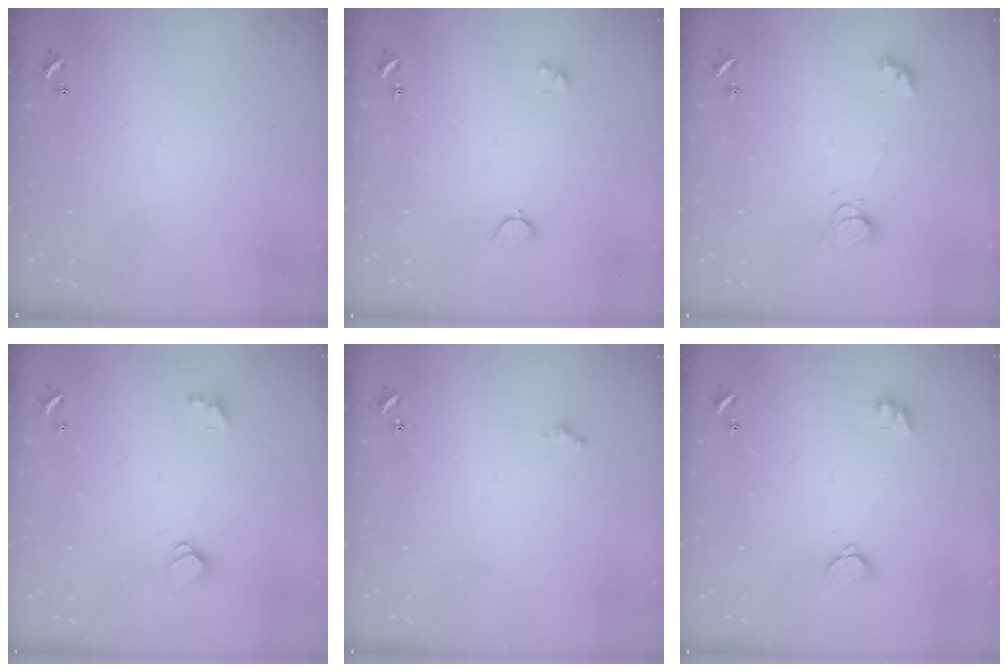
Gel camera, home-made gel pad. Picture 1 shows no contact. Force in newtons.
{"total": 2.0, "press": 1.9, "slide": 0.6}
{"total": 6.3, "press": 6.3, "slide": 0.3}
{"total": 1.6, "press": 1.5, "slide": 0.4}
{"total": 0.0}
{"total": 2.2, "press": 2.2, "slide": 0.2}